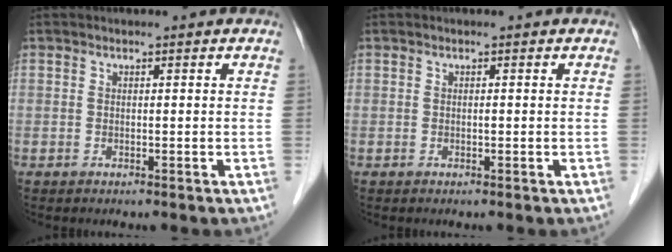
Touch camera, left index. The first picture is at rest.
{"total": 0.0}